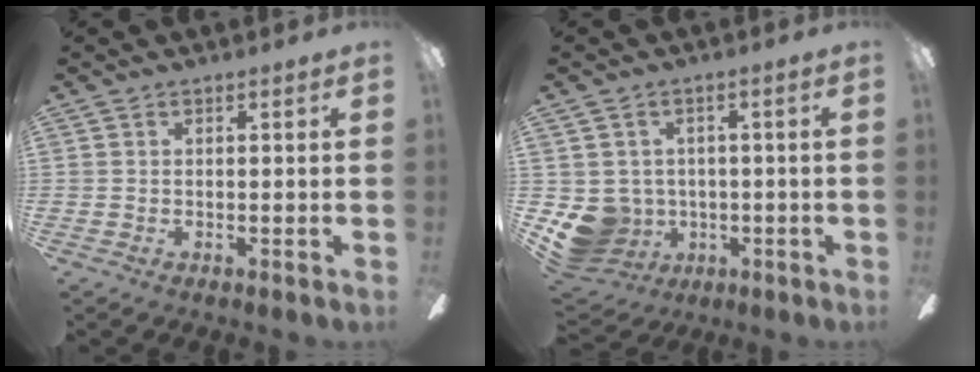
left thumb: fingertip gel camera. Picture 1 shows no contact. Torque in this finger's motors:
{"motor_torque": [0.09, 0.12, 0.13, -0.23, 0.02]}